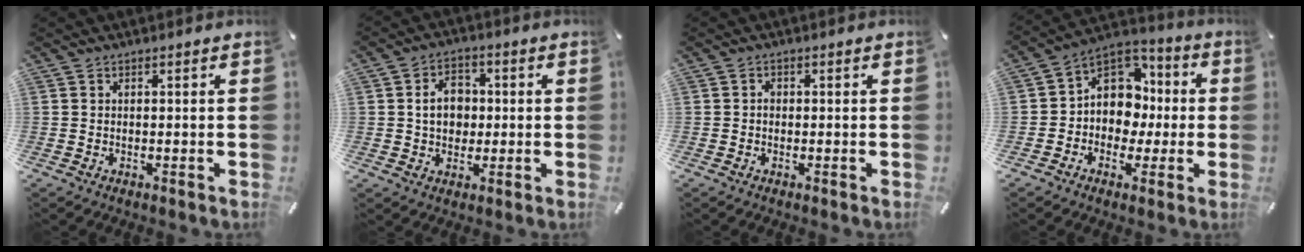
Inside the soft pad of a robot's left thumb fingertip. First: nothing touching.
{"total": 7.5, "force": [0.4, 6.2, 4.3], "torque": [-0.073, 0.005, 0.003]}
{"total": 1.1, "force": [-0.2, 0.9, 0.5], "torque": [-0.009, 0.005, -0.005]}
{"total": 11.1, "force": [0.2, 10.1, 4.6], "torque": [-0.081, -0.006, 0.011]}